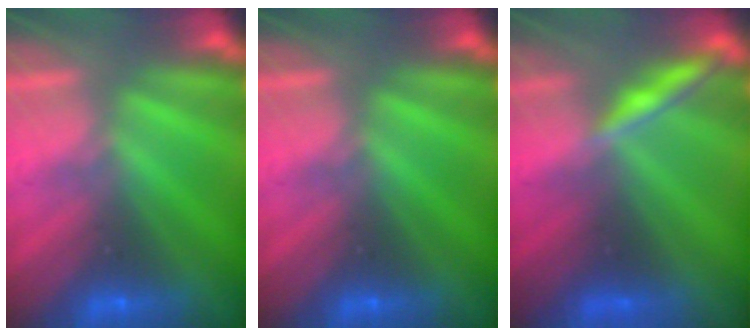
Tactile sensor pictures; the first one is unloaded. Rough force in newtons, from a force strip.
{"total": 0.0}
{"total": 2.0}